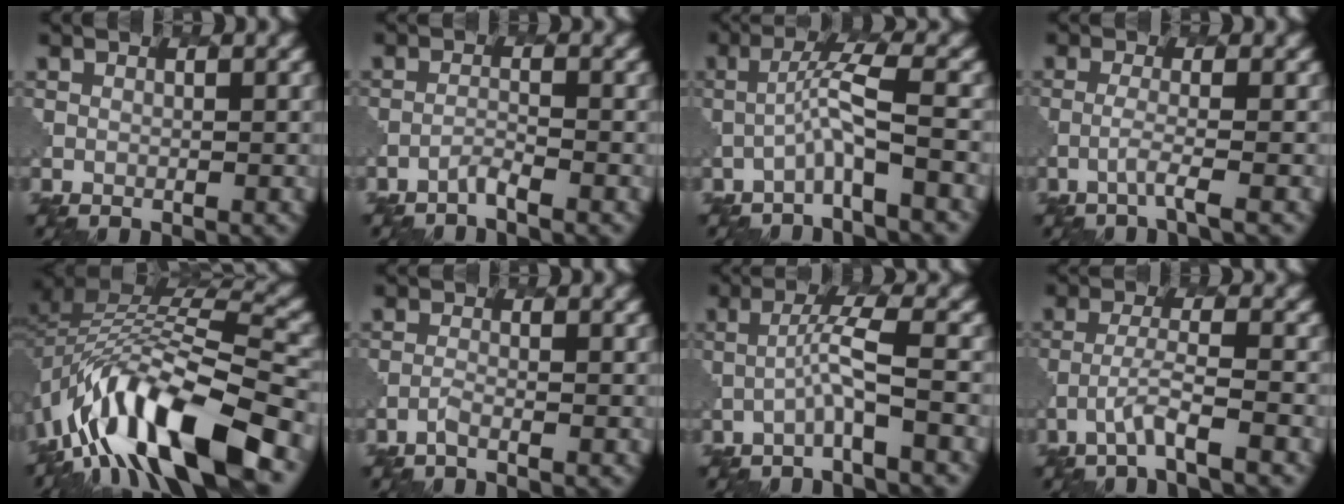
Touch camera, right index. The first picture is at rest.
{"total": 1.0, "force": [-1.0, 0.0, 0.2], "torque": [-0.001, 0.001, -0.026]}
{"total": 3.1, "force": [-1.3, 0.1, 2.8], "torque": [-0.056, 0.015, -0.033]}
{"total": 1.8, "force": [-0.7, 0.2, 1.7], "torque": [-0.026, 0.002, -0.027]}
{"total": 13.4, "force": [-7.8, 4.9, 9.8], "torque": [-0.176, 0.012, -0.132]}
{"total": 0.9, "force": [-0.8, 0.2, 0.5], "torque": [-0.005, 0.000, -0.023]}
{"total": 2.8, "force": [-0.9, 0.0, 2.6], "torque": [-0.048, 0.013, -0.026]}
{"total": 2.8, "force": [-1.7, 0.1, 2.2], "torque": [-0.044, 0.007, -0.041]}